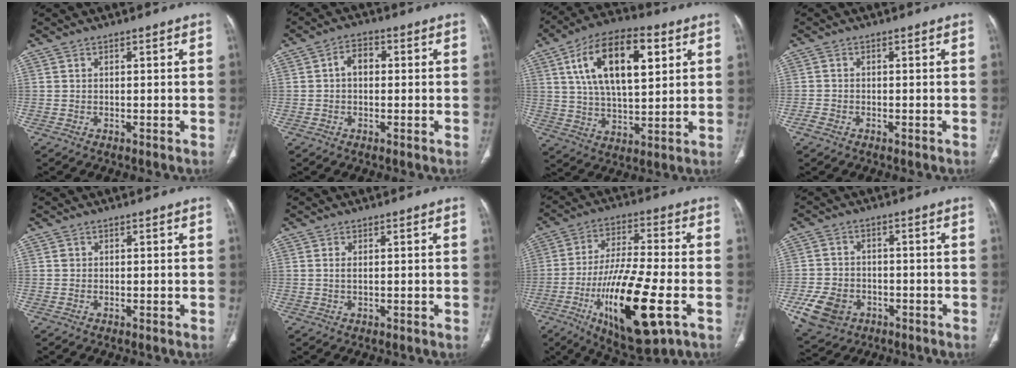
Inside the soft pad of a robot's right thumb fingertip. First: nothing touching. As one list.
[{"total": 4.1, "force": [0.3, 2.8, 3.0], "torque": [-0.043, 0.016, -0.001]}, {"total": 18.9, "force": [6.4, 8.9, 15.4], "torque": [-0.250, -0.002, 0.108]}, {"total": 1.6, "force": [-1.0, 1.1, 0.7], "torque": [-0.019, 0.002, -0.020]}, {"total": 0.6, "force": [0.2, 0.6, 0.2], "torque": [0.000, 0.002, 0.004]}, {"total": 1.3, "force": [0.3, 0.5, 1.1], "torque": [-0.028, 0.001, 0.009]}, {"total": 20.4, "force": [-6.9, 6.0, 18.3], "torque": [-0.338, 0.007, -0.106]}, {"total": 9.4, "force": [-3.8, 7.2, 4.7], "torque": [-0.085, 0.019, -0.057]}]